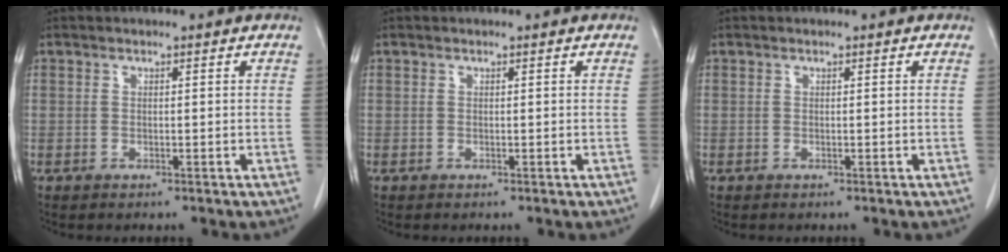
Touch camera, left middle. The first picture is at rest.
{"total": 0.0}
{"total": 0.0}